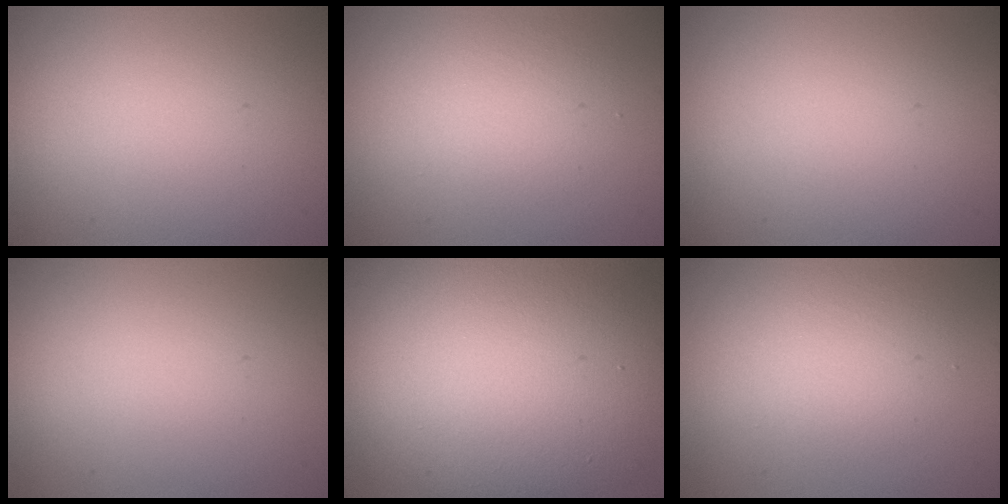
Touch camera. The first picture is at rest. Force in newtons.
{"total": 2.9, "press": 2.9, "slide": 0.2}
{"total": 0.0}
{"total": 0.0}
{"total": 15.0, "press": 15.0, "slide": 0.8}
{"total": 2.9, "press": 2.9, "slide": 0.2}